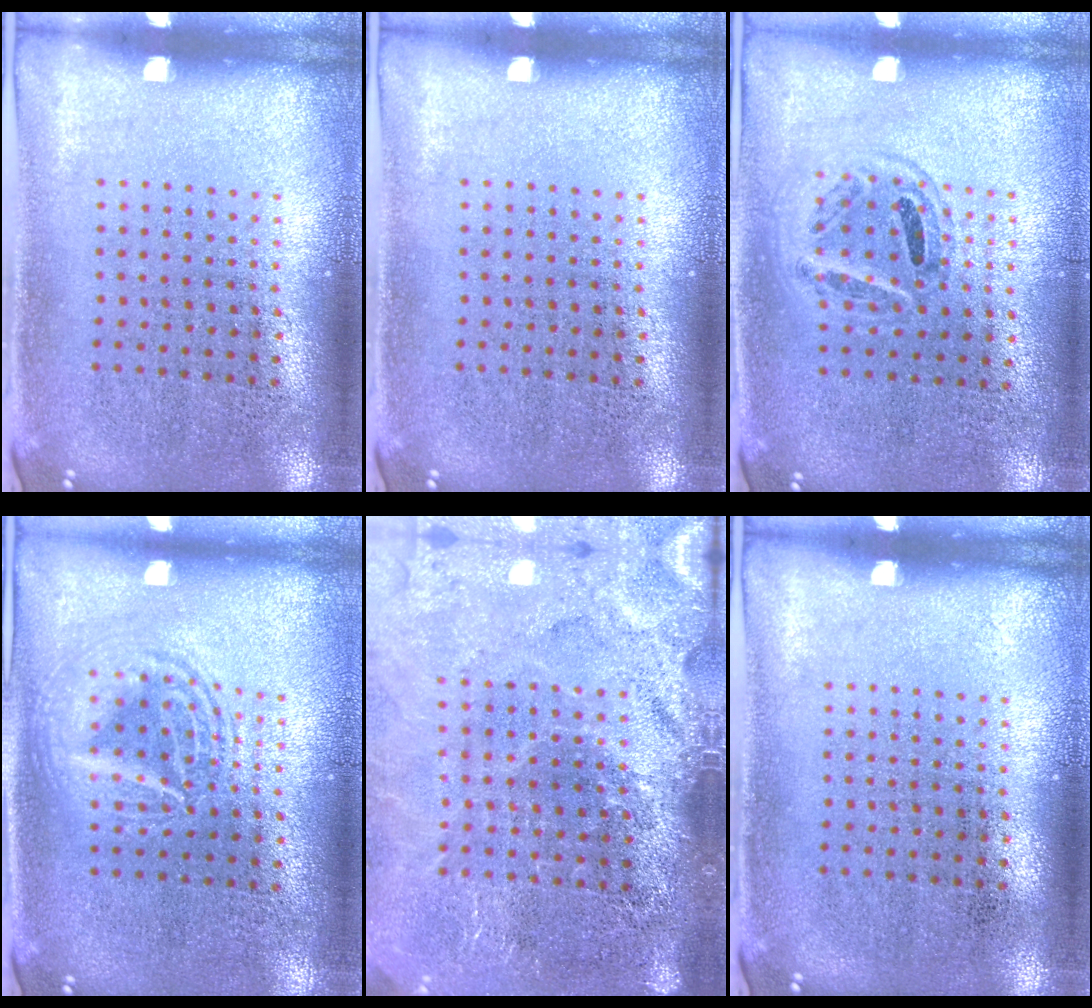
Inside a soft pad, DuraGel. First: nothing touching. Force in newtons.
{"total": 0.0}
{"total": 1.1, "press": 1.0, "slide": 0.4}
{"total": 2.7, "press": 2.7, "slide": 0.3}
{"total": 3.9, "press": 3.2, "slide": 2.2}
{"total": 0.0}